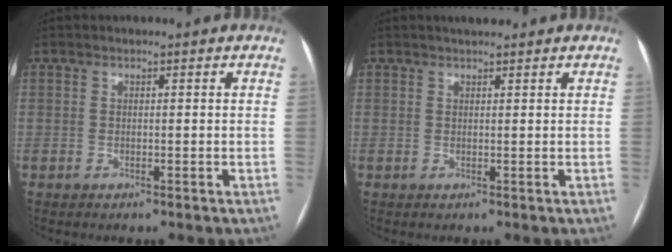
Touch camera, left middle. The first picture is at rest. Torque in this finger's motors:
{"motor_torque": [-0.04, -0.08, -0.06, 0.00]}